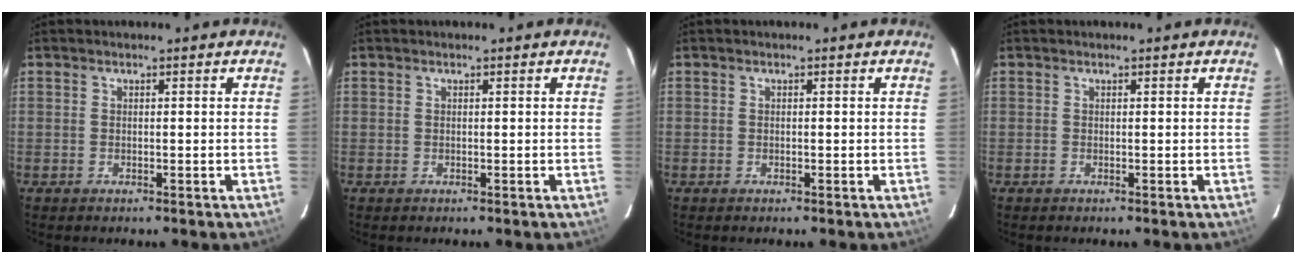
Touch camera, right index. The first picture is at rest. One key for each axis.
{"total": 0.0}
{"total": 0.0}
{"total": 0.0}